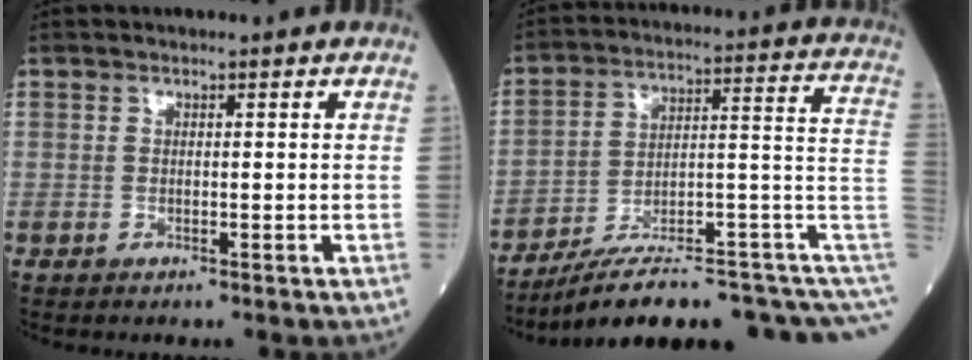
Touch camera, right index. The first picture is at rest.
{"total": 20.4, "force": [-13.4, 2.5, 15.1], "torque": [-0.140, 0.069, -0.191]}